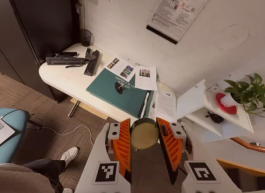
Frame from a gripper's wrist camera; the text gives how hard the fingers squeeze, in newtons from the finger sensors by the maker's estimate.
{"total": 12.4, "left": 13.2, "right": 11.6}